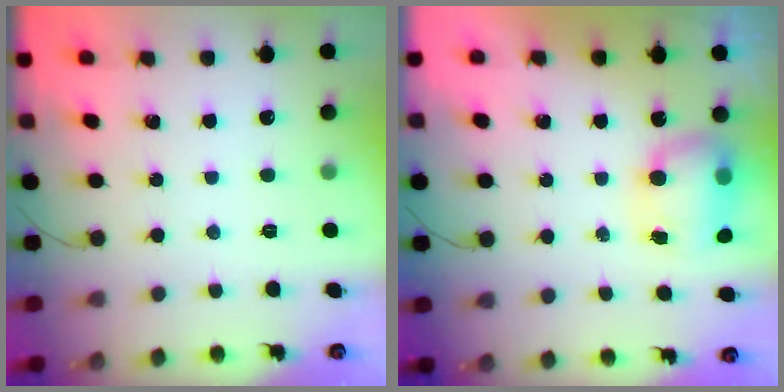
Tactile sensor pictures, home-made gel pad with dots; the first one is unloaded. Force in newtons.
{"total": 7.9, "press": 7.8, "slide": 1.1}